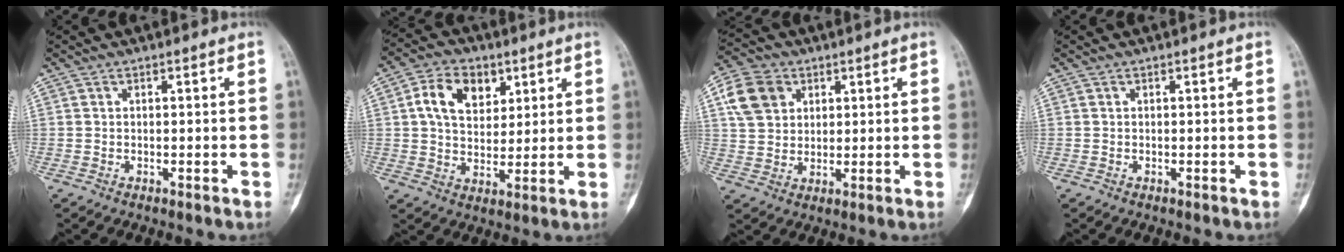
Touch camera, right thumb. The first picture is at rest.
{"total": 10.3, "force": [3.7, 7.1, 6.5], "torque": [-0.080, -0.008, 0.064]}
{"total": 9.1, "force": [3.3, 7.3, 4.5], "torque": [-0.069, 0.001, 0.060]}
{"total": 0.0}